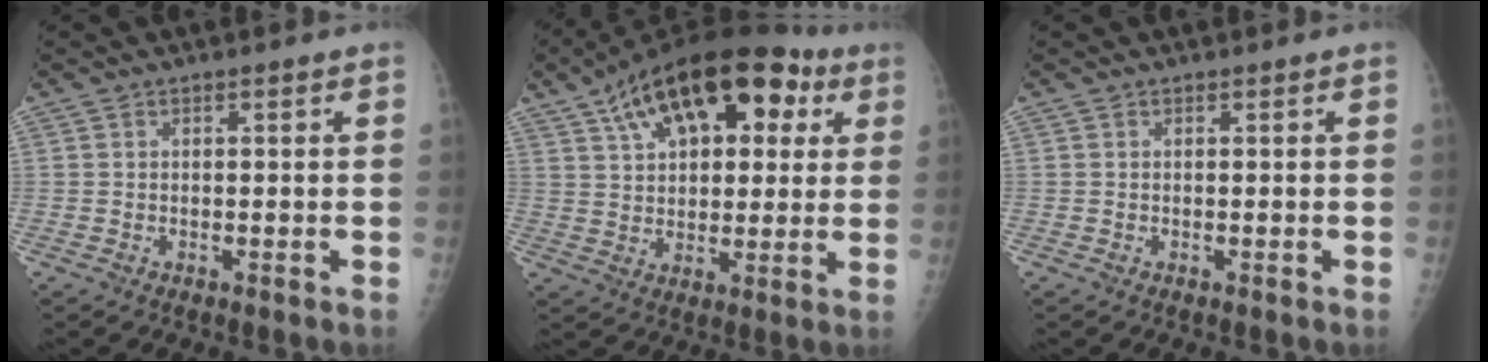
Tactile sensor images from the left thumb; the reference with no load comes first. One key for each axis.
{"total": 22.0, "fx": 9.5, "fy": 11.7, "fz": 16.0, "tx": -0.226, "ty": 0.017, "tz": 0.146}
{"total": 0.0}